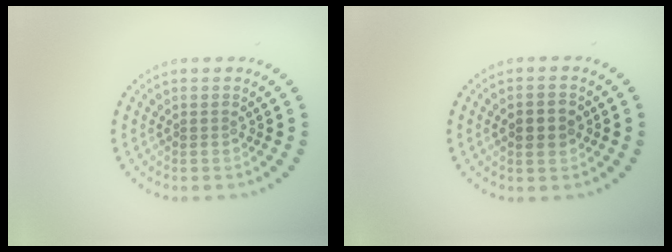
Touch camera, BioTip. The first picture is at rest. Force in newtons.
{"total": 3.2, "press": 3.2, "slide": 0.1}